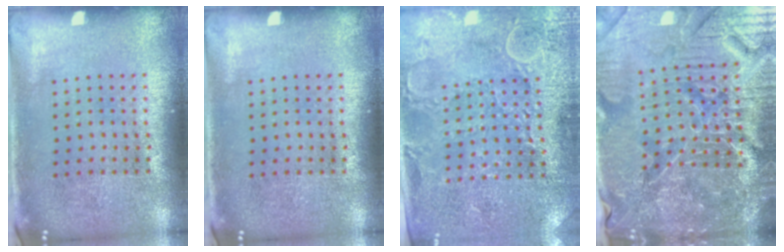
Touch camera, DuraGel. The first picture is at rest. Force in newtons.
{"total": 0.0}
{"total": 2.9, "press": 2.8, "slide": 0.4}
{"total": 6.3, "press": 5.7, "slide": 2.5}